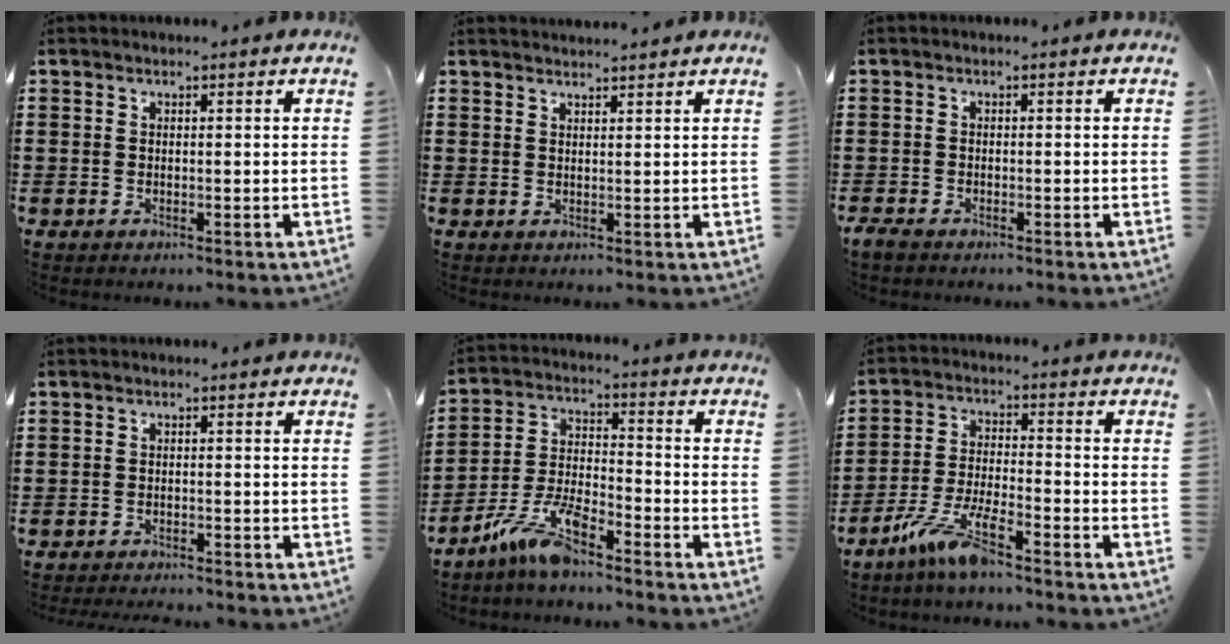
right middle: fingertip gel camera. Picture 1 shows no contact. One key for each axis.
{"total": 1.6, "fx": 1.5, "fy": -0.3, "fz": 0.2, "tx": -0.007, "ty": -0.004, "tz": 0.031}
{"total": 1.4, "fx": -1.3, "fy": 0.3, "fz": 0.4, "tx": -0.019, "ty": -0.005, "tz": -0.027}
{"total": 2.0, "fx": -1.9, "fy": -0.3, "fz": 0.0, "tx": -0.006, "ty": -0.003, "tz": -0.040}
{"total": 8.6, "fx": -6.8, "fy": 1.8, "fz": 4.9, "tx": -0.117, "ty": 0.000, "tz": -0.134}
{"total": 7.9, "fx": -6.1, "fy": 1.0, "fz": 5.0, "tx": -0.118, "ty": -0.012, "tz": -0.119}